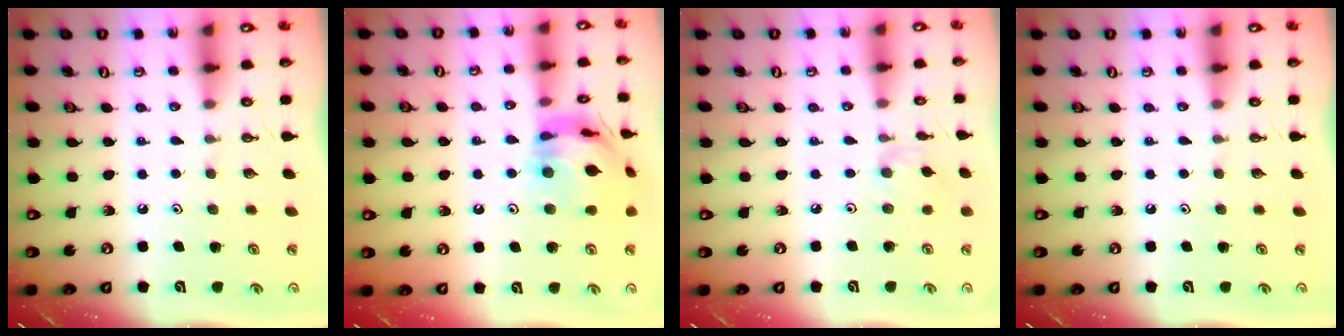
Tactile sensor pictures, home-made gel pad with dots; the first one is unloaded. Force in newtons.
{"total": 16.3, "press": 16.2, "slide": 1.8}
{"total": 1.7, "press": 1.6, "slide": 0.4}
{"total": 0.0}